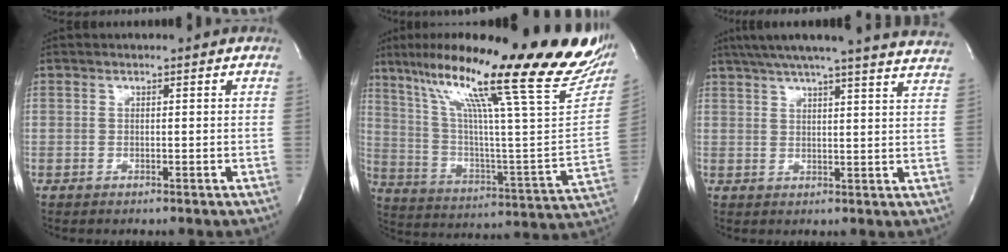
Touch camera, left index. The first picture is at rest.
{"total": 33.5, "force": [23.3, 2.1, 24.0], "torque": [-0.316, -0.021, 0.336]}
{"total": 25.3, "force": [22.9, 0.2, 10.9], "torque": [-0.174, -0.024, 0.278]}